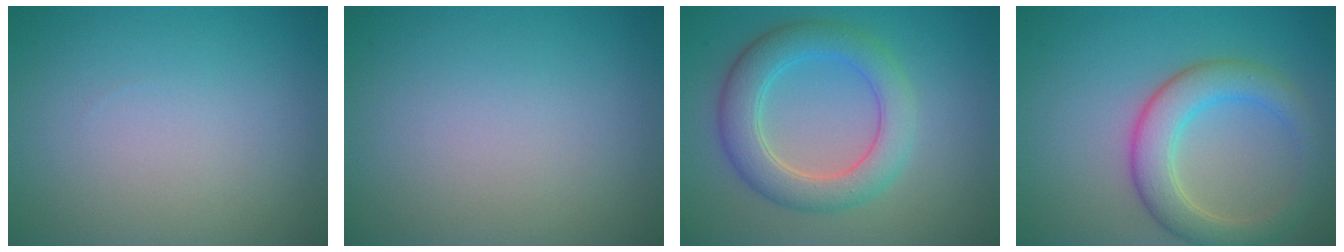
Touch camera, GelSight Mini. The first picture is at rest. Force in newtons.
{"total": 0.0}
{"total": 5.2, "press": 5.2, "slide": 0.3}
{"total": 5.1, "press": 5.1, "slide": 0.4}